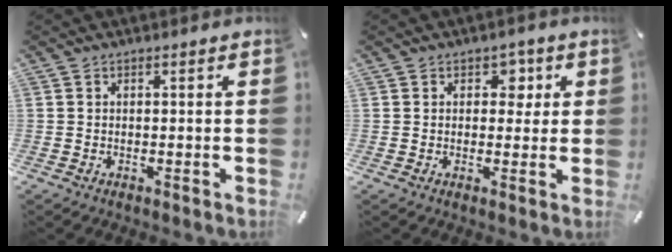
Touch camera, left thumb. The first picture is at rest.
{"total": 4.0, "force": [1.2, 3.0, 2.3], "torque": [-0.011, -0.008, 0.009]}